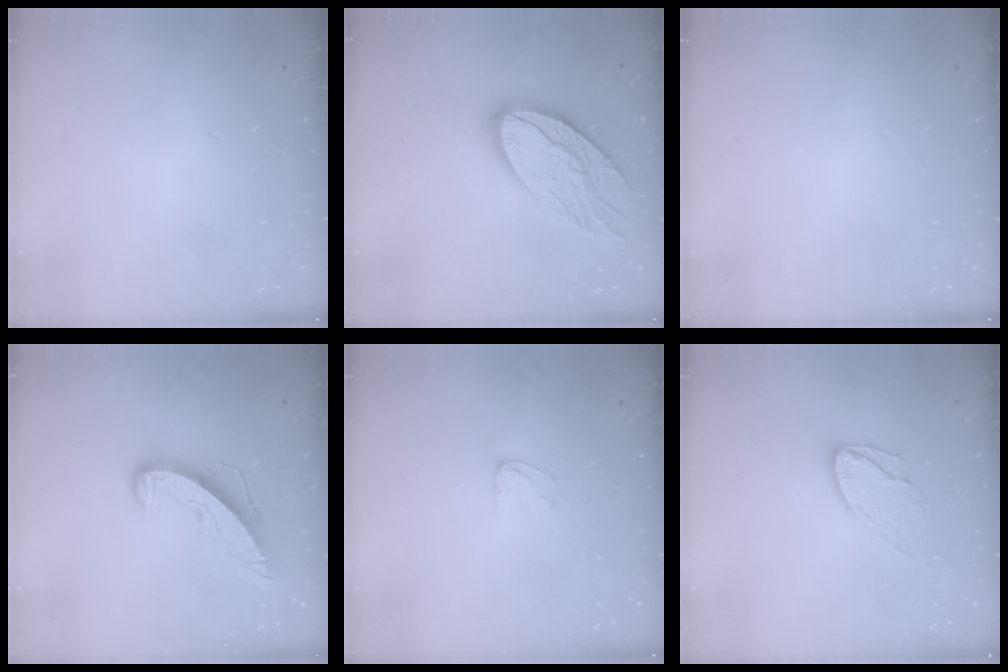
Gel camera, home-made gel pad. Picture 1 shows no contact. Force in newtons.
{"total": 17.0, "press": 17.0, "slide": 1.1}
{"total": 0.0}
{"total": 9.9, "press": 9.9, "slide": 0.4}
{"total": 4.1, "press": 4.1, "slide": 0.3}
{"total": 9.0, "press": 9.0, "slide": 0.7}